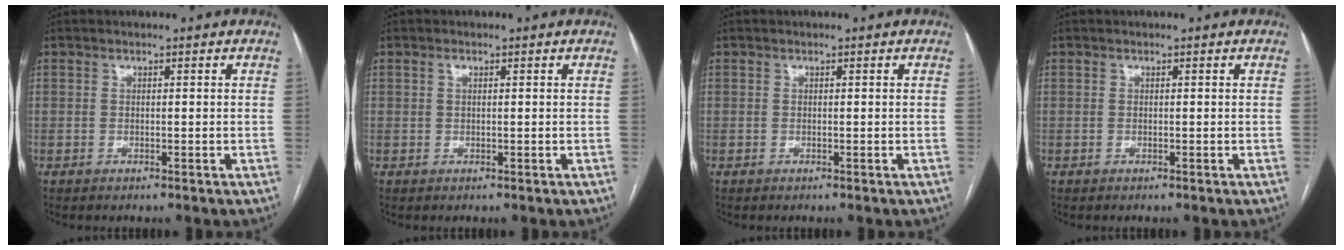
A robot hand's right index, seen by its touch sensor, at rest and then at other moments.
{"total": 0.6, "force": [0.3, 0.3, 0.5], "torque": [-0.007, 0.002, 0.004]}
{"total": 0.0}
{"total": 0.0}